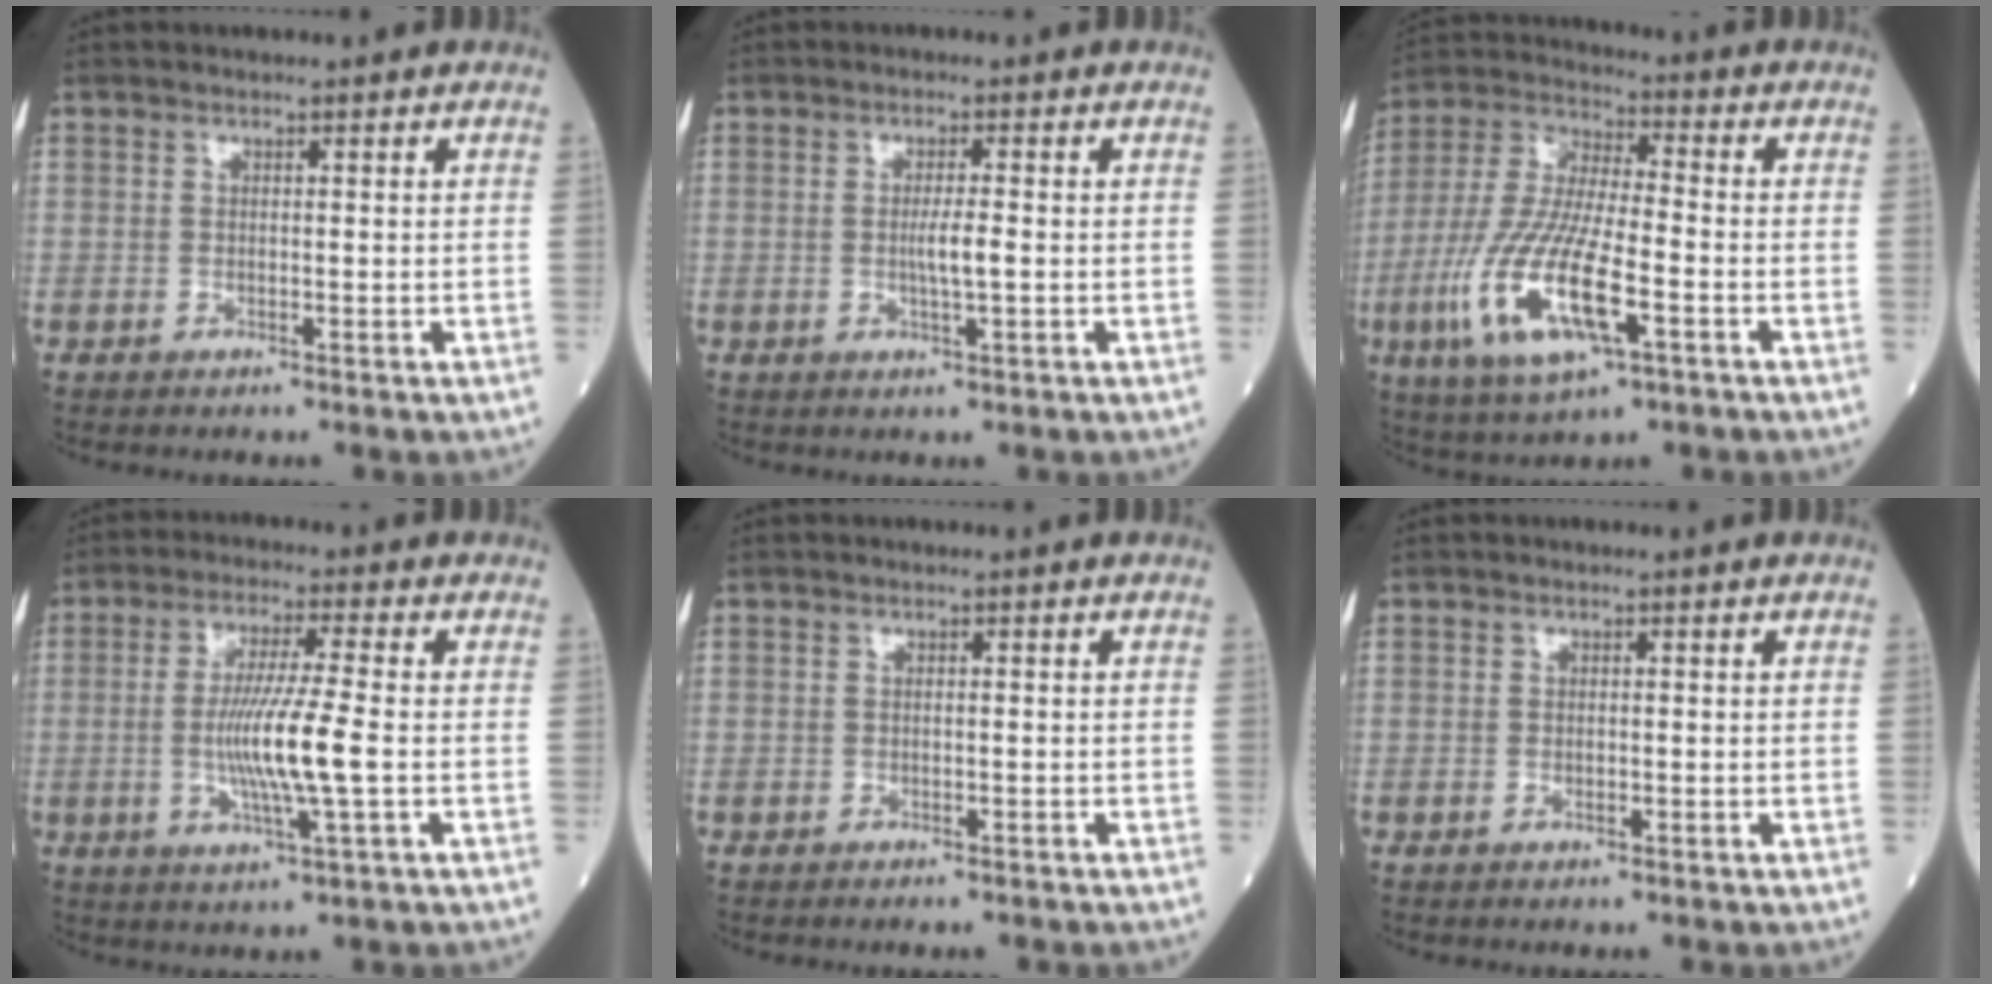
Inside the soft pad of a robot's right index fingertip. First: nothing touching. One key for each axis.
{"total": 2.8, "fx": -0.4, "fy": 0.0, "fz": 2.7, "tx": -0.054, "ty": -0.002, "tz": -0.006}
{"total": 16.5, "fx": -5.6, "fy": 3.8, "fz": 15.1, "tx": -0.326, "ty": -0.019, "tz": -0.100}
{"total": 9.3, "fx": -1.2, "fy": -0.2, "fz": 9.2, "tx": -0.181, "ty": -0.007, "tz": -0.025}
{"total": 1.3, "fx": -1.1, "fy": 0.3, "fz": 0.6, "tx": -0.012, "ty": -0.002, "tz": -0.014}
{"total": 0.6, "fx": -0.2, "fy": 0.2, "fz": 0.5, "tx": -0.012, "ty": -0.001, "tz": -0.002}